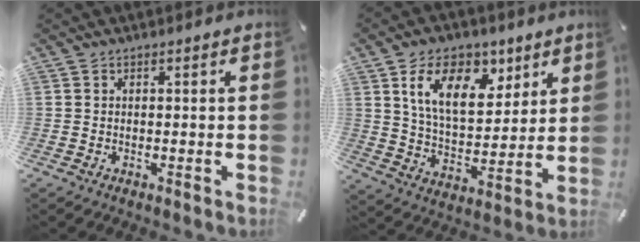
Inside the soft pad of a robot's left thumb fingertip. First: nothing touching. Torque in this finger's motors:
{"motor_torque": [1.14, 0.11, 1.48, -1.29, 0.40]}